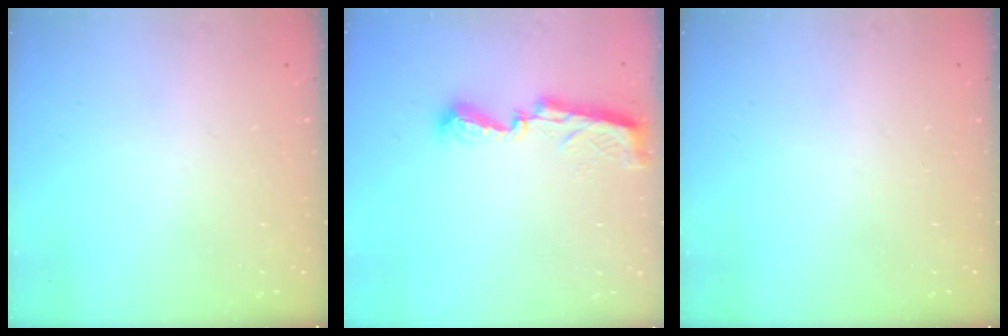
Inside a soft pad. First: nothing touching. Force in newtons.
{"total": 8.6, "press": 8.6, "slide": 0.4}
{"total": 0.0}